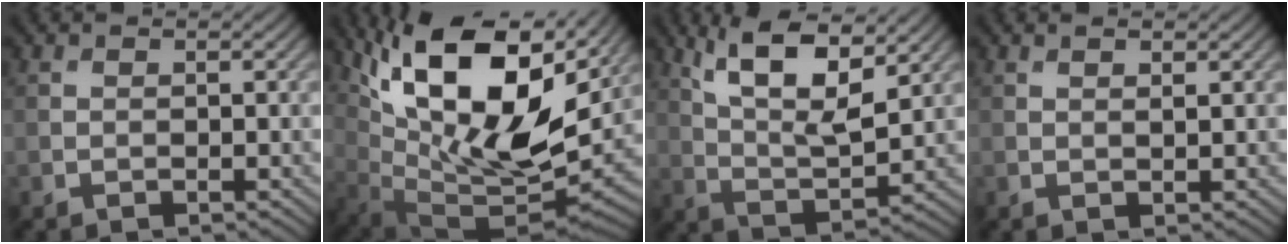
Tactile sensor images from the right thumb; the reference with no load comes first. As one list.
[{"total": 18.3, "force": [8.2, 8.4, 14.1], "torque": [-0.287, 0.018, 0.148]}, {"total": 11.6, "force": [6.6, 4.0, 8.6], "torque": [-0.171, 0.002, 0.118]}, {"total": 1.0, "force": [0.7, 0.2, 0.7], "torque": [-0.014, 0.000, 0.013]}]